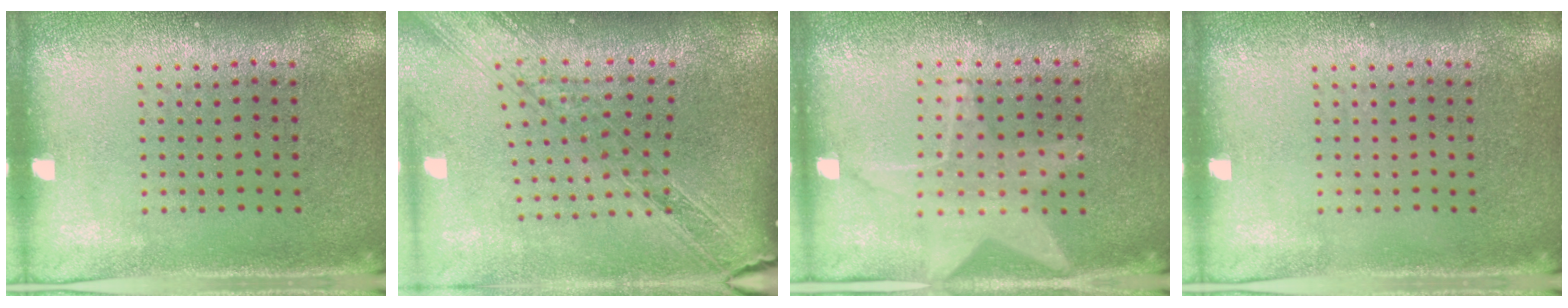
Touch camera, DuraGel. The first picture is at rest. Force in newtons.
{"total": 2.2, "press": 1.9, "slide": 1.1}
{"total": 1.4, "press": 1.4, "slide": 0.2}
{"total": 0.0}